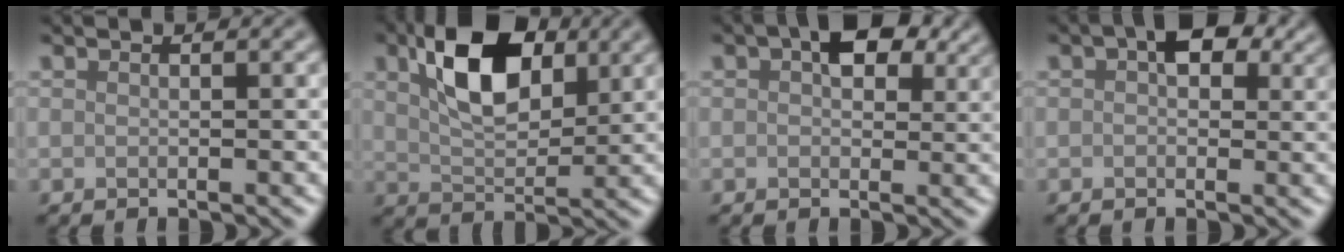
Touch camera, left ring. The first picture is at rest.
{"total": 8.3, "force": [3.0, 4.4, 6.4], "torque": [-0.120, 0.012, 0.049]}
{"total": 4.9, "force": [2.0, 2.7, 3.5], "torque": [-0.055, 0.007, 0.027]}
{"total": 4.1, "force": [1.5, 2.3, 3.0], "torque": [-0.041, 0.009, 0.018]}